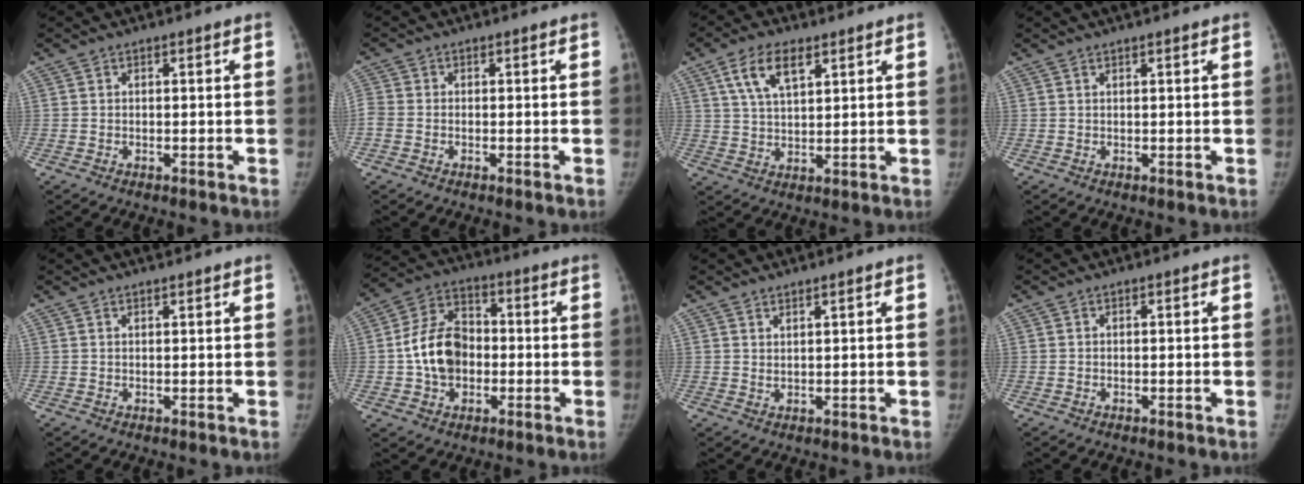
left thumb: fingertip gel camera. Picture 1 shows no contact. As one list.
[{"total": 2.9, "force": [-0.6, 2.1, 1.9], "torque": [-0.053, 0.002, -0.020]}, {"total": 8.4, "force": [4.3, 4.1, 6.0], "torque": [-0.100, -0.013, 0.082]}, {"total": 1.9, "force": [1.6, 0.2, 1.0], "torque": [-0.004, 0.013, 0.023]}, {"total": 2.7, "force": [2.3, 0.7, 1.2], "torque": [-0.002, 0.007, 0.032]}, {"total": 12.2, "force": [-1.2, 9.2, 8.0], "torque": [-0.117, 0.029, -0.025]}, {"total": 1.6, "force": [1.3, 0.1, 0.8], "torque": [-0.011, -0.014, 0.025]}, {"total": 0.0}]